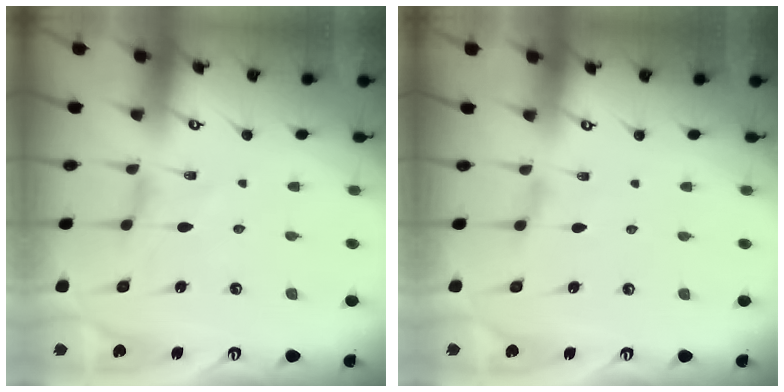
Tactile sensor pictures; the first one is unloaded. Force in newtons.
{"total": 1.6, "press": 1.6, "slide": 0.3}